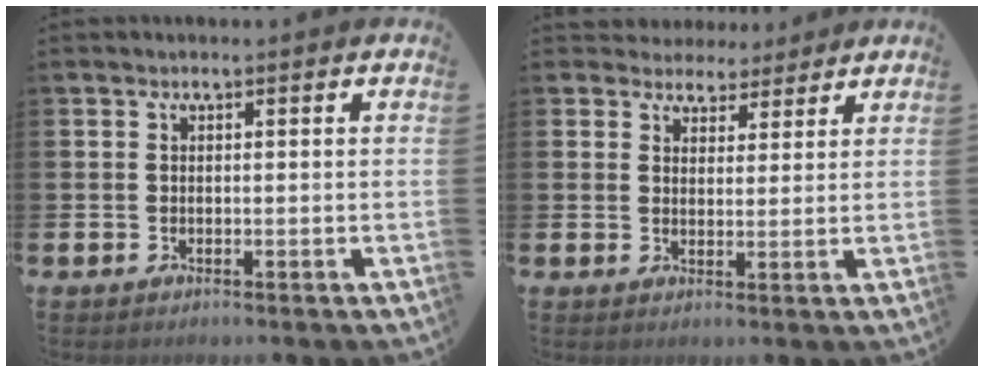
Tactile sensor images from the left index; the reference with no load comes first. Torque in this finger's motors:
{"motor_torque": [1.04, -1.10, 0.05, 0.00]}